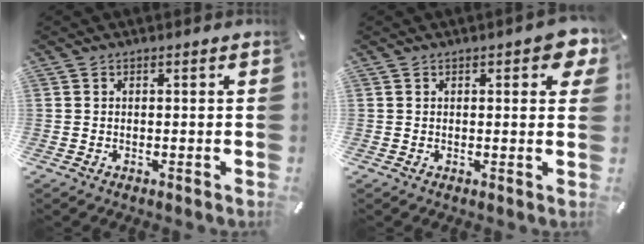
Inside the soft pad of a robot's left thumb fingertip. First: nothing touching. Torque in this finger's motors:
{"motor_torque": [2.39, 1.88, 0.89, -0.56, 0.01]}